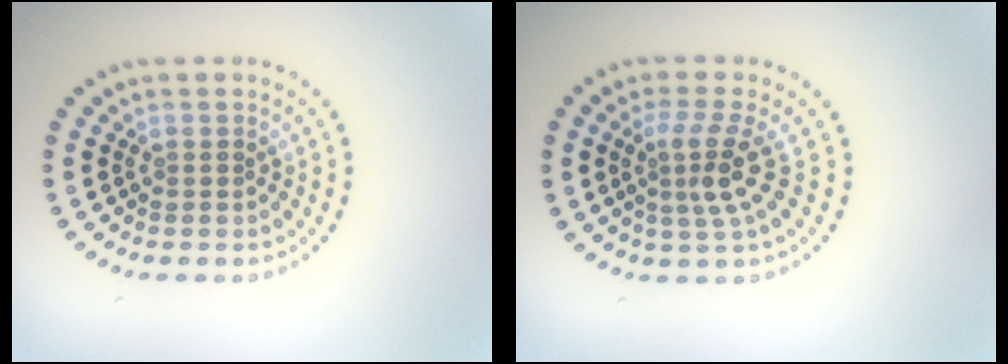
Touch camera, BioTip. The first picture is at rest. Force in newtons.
{"total": 3.2, "press": 2.3, "slide": 2.3}